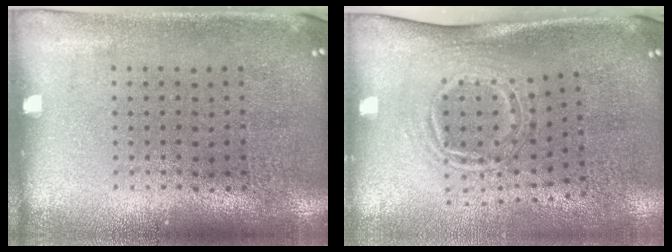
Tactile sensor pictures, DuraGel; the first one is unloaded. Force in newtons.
{"total": 1.7, "press": 1.2, "slide": 1.2}